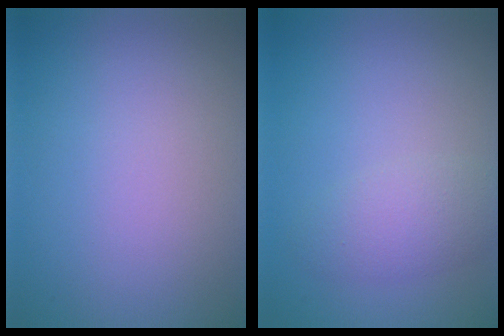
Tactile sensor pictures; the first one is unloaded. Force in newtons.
{"total": 2.7, "press": 2.7, "slide": 0.0}